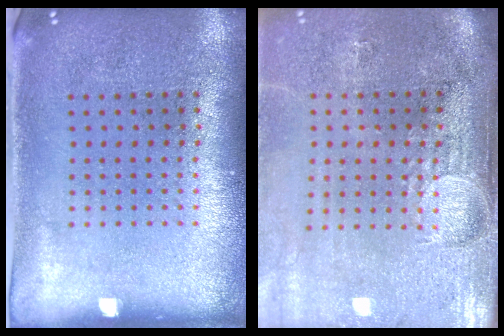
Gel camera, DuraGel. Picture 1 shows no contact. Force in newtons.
{"total": 4.4, "press": 3.6, "slide": 2.6}